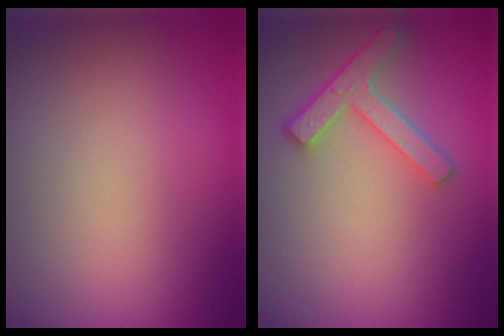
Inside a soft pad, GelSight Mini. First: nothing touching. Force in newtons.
{"total": 3.8, "press": 3.0, "slide": 2.3}